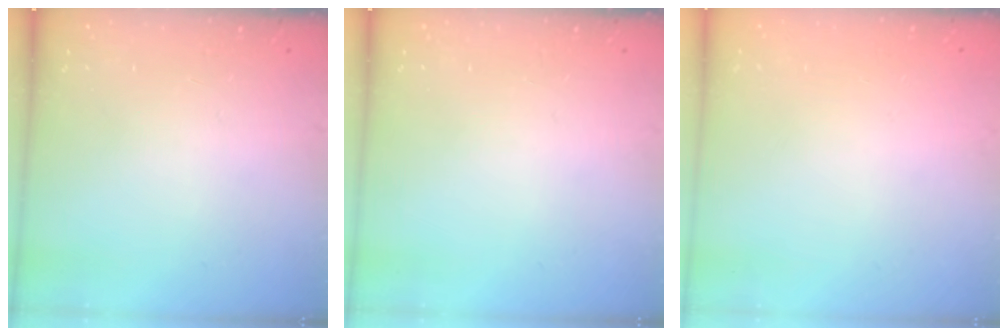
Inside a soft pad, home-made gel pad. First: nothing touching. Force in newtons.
{"total": 0.0}
{"total": 0.0}